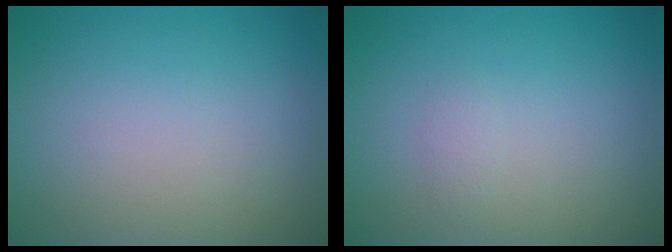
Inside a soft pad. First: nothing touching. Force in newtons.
{"total": 0.7, "press": 0.7, "slide": 0.0}